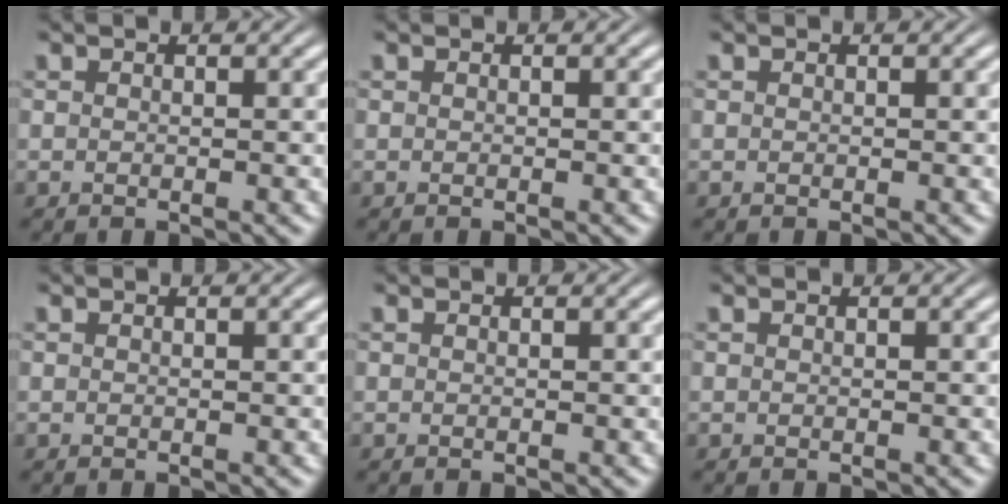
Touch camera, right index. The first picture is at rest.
{"total": 0.0}
{"total": 0.0}
{"total": 0.0}
{"total": 0.0}
{"total": 0.0}